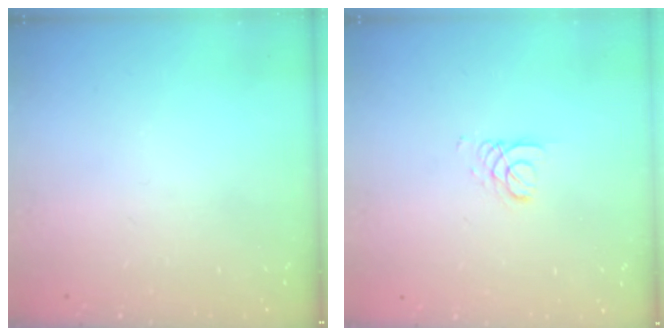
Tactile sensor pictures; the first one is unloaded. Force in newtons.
{"total": 2.7, "press": 2.7, "slide": 0.3}